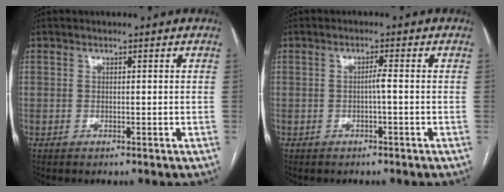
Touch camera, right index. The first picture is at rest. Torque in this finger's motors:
{"motor_torque": [0.28, -0.01, 0.20, 0.04]}